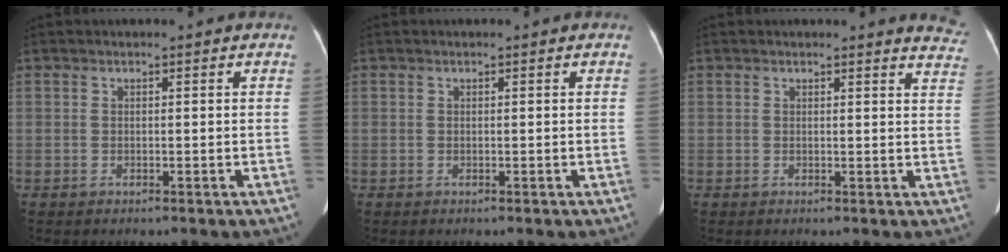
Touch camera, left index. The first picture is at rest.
{"total": 0.0}
{"total": 5.5, "force": [5.4, 0.6, 0.8], "torque": [0.007, -0.031, 0.024]}